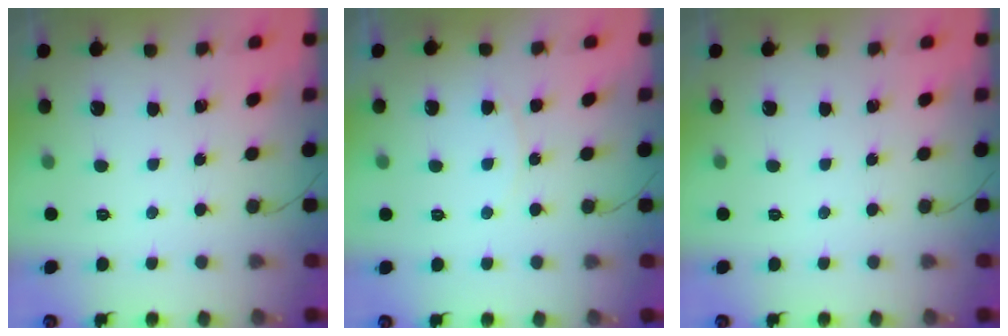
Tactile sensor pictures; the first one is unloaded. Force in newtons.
{"total": 4.3, "press": 4.2, "slide": 0.6}
{"total": 0.0}